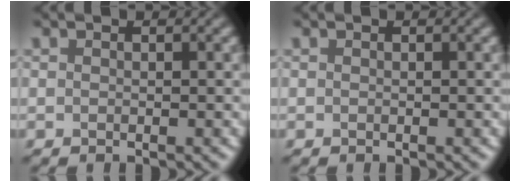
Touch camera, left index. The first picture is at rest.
{"total": 0.0}